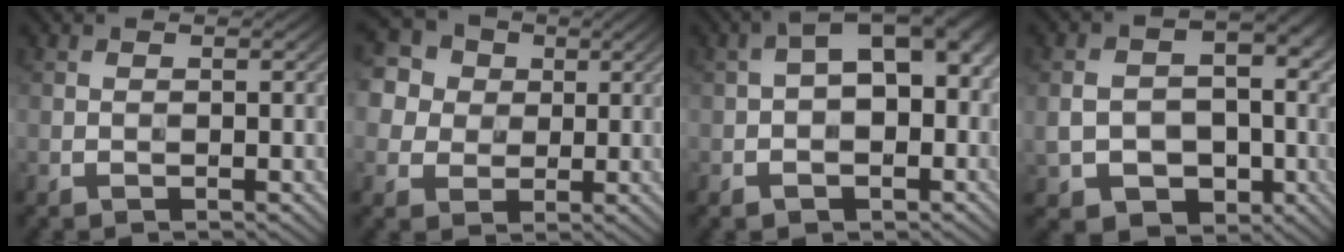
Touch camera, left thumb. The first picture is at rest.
{"total": 11.8, "force": [4.2, 9.9, 4.9], "torque": [-0.170, 0.034, 0.073]}
{"total": 9.7, "force": [-0.3, 6.3, 7.4], "torque": [-0.091, 0.008, -0.008]}
{"total": 12.5, "force": [-2.5, 10.2, 6.7], "torque": [-0.128, -0.034, -0.044]}